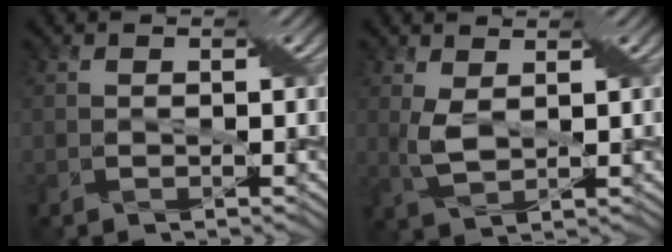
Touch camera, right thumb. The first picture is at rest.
{"total": 3.3, "force": [1.1, 1.3, 2.8], "torque": [-0.070, 0.000, 0.030]}